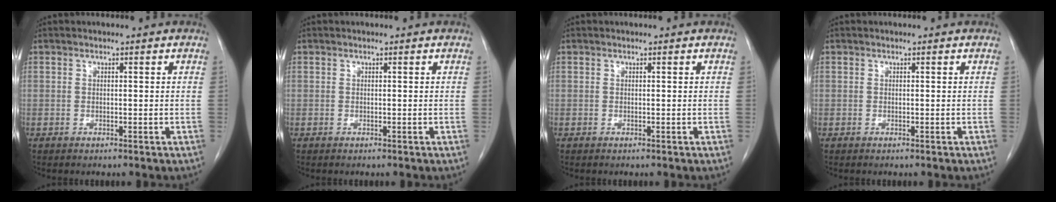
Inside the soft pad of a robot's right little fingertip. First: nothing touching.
{"total": 0.0}
{"total": 0.0}
{"total": 0.0}